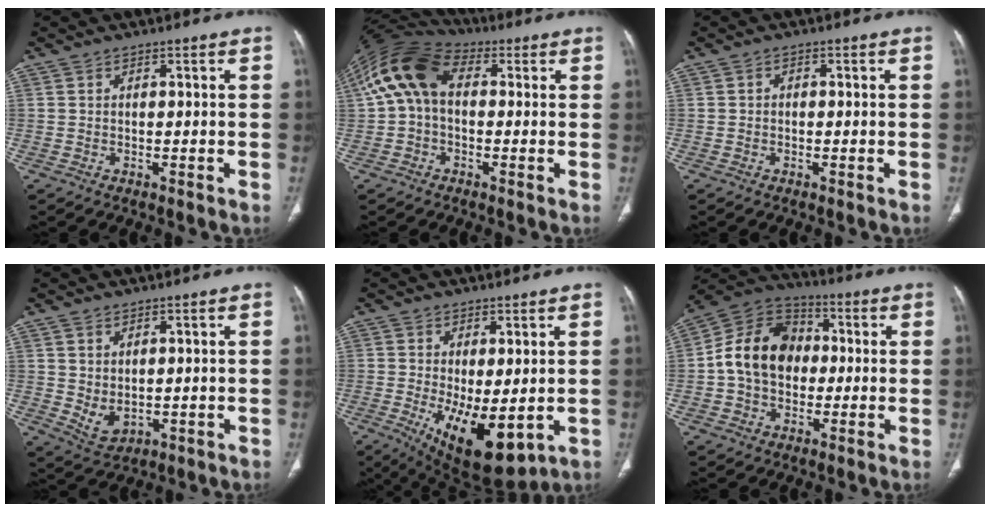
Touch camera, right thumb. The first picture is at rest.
{"total": 12.8, "force": [1.6, 8.4, 9.5], "torque": [-0.188, 0.039, 0.017]}
{"total": 0.7, "force": [-0.1, 0.6, 0.4], "torque": [-0.003, 0.002, -0.006]}
{"total": 4.1, "force": [0.4, 2.7, 3.1], "torque": [-0.053, -0.011, 0.025]}
{"total": 12.5, "force": [-2.4, 5.4, 11.1], "torque": [-0.173, -0.025, -0.013]}
{"total": 14.3, "force": [0.1, 11.0, 9.2], "torque": [-0.141, 0.033, -0.009]}